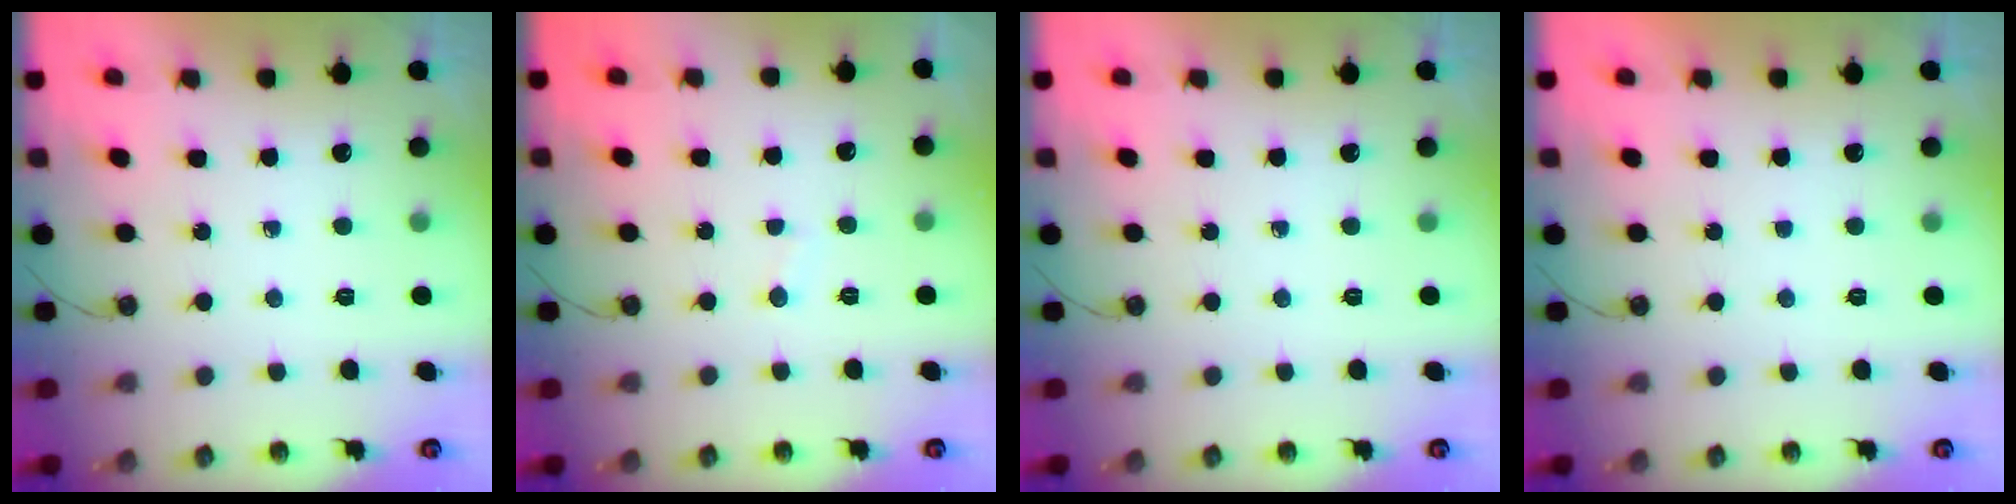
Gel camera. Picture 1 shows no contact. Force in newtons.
{"total": 1.8, "press": 1.8, "slide": 0.2}
{"total": 0.0}
{"total": 0.0}